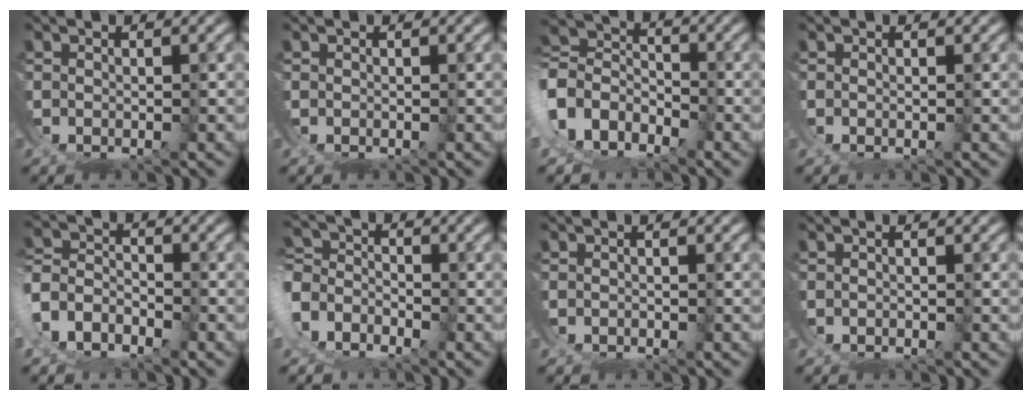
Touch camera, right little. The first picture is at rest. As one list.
[{"total": 0.0}, {"total": 9.8, "force": [-0.3, 9.5, 2.5], "torque": [-0.118, -0.027, -0.022]}, {"total": 1.2, "force": [0.7, -1.0, 0.2], "torque": [0.005, 0.002, 0.010]}, {"total": 6.9, "force": [-2.1, 6.6, 0.9], "torque": [-0.062, -0.023, -0.046]}, {"total": 6.1, "force": [-1.6, 5.9, 0.6], "torque": [-0.046, -0.013, -0.041]}, {"total": 0.0}, {"total": 0.0}]